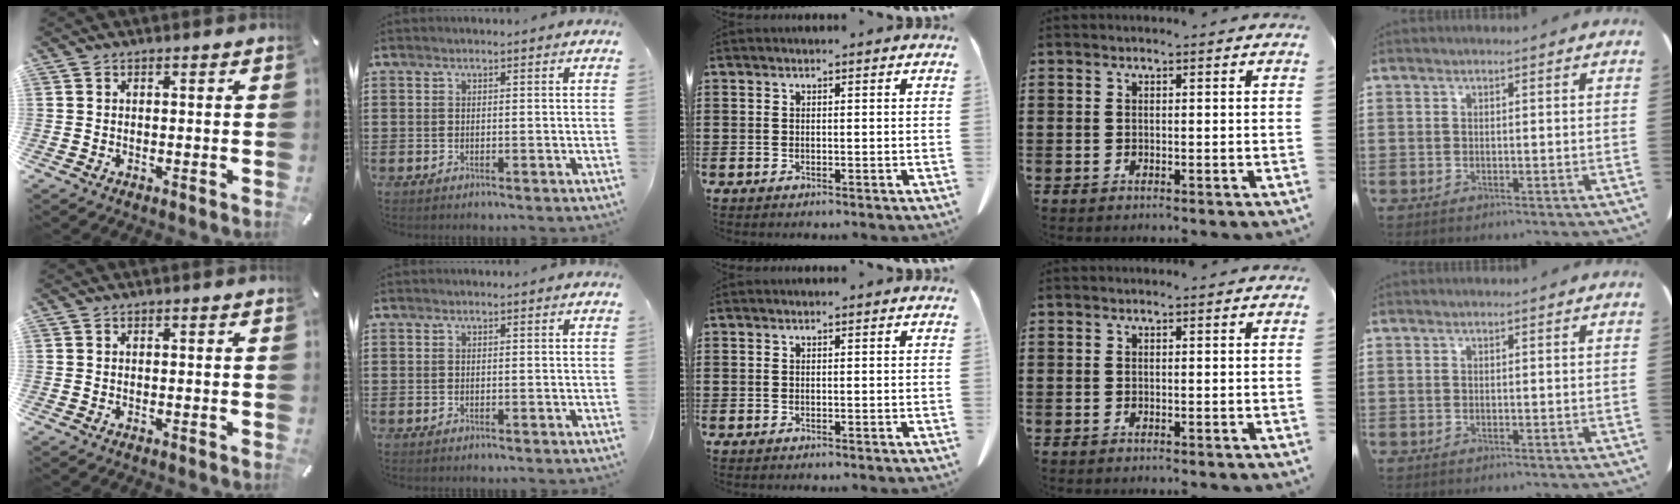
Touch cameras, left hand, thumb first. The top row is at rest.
{}